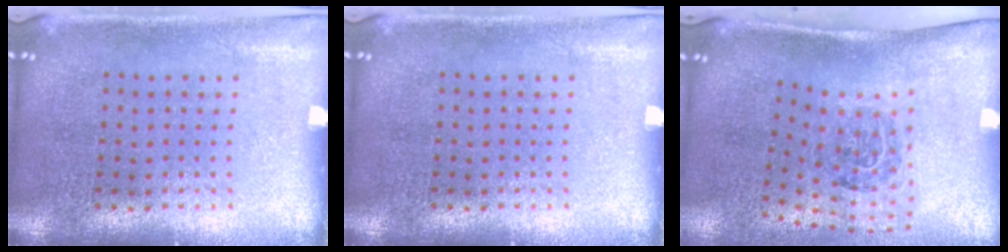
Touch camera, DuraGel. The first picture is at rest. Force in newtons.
{"total": 0.0}
{"total": 1.7, "press": 1.1, "slide": 1.2}